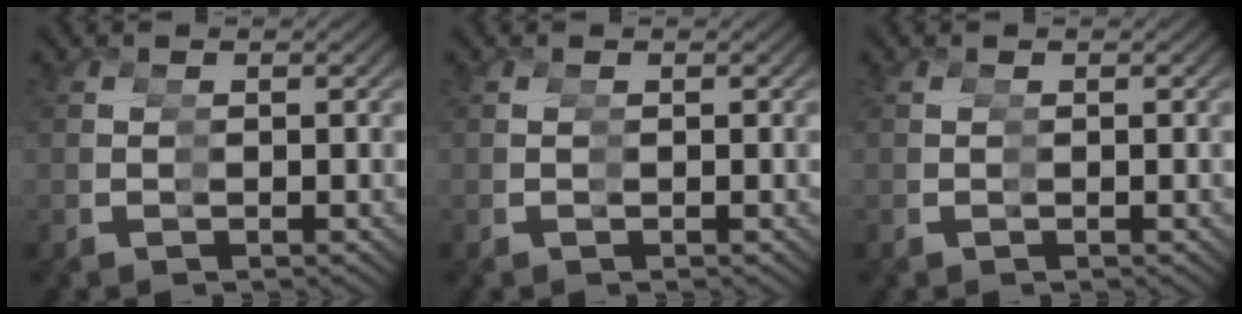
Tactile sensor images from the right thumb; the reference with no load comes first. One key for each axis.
{"total": 0.0}
{"total": 0.0}